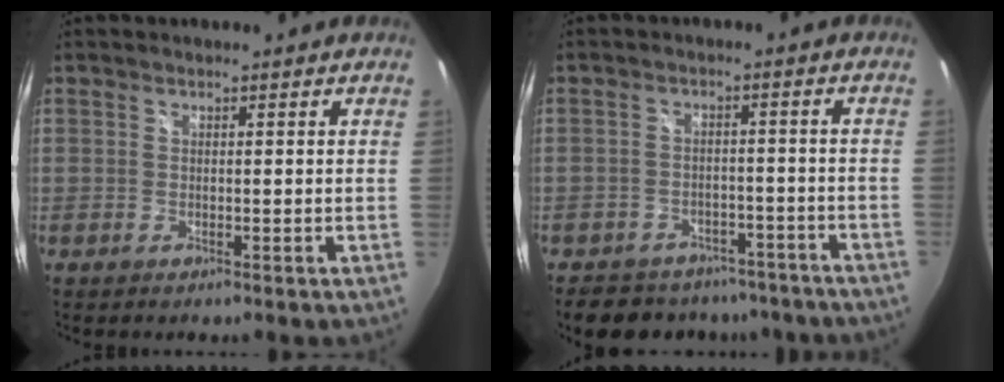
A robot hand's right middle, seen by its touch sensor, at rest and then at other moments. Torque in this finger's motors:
{"motor_torque": [1.08, -1.06, 0.13, 0.08]}